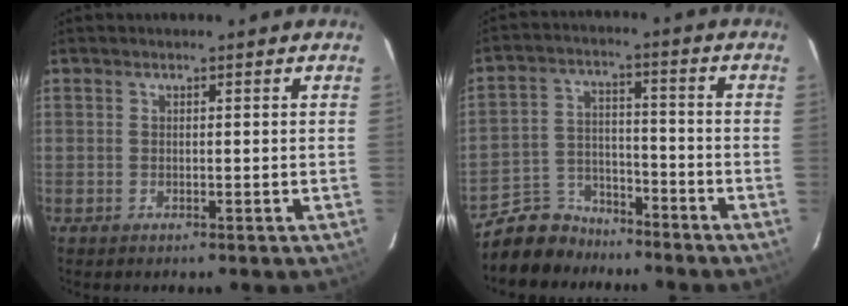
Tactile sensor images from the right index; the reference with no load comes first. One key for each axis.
{"total": 9.0, "fx": -7.6, "fy": 4.7, "fz": 0.7, "tx": -0.040, "ty": 0.024, "tz": -0.130}